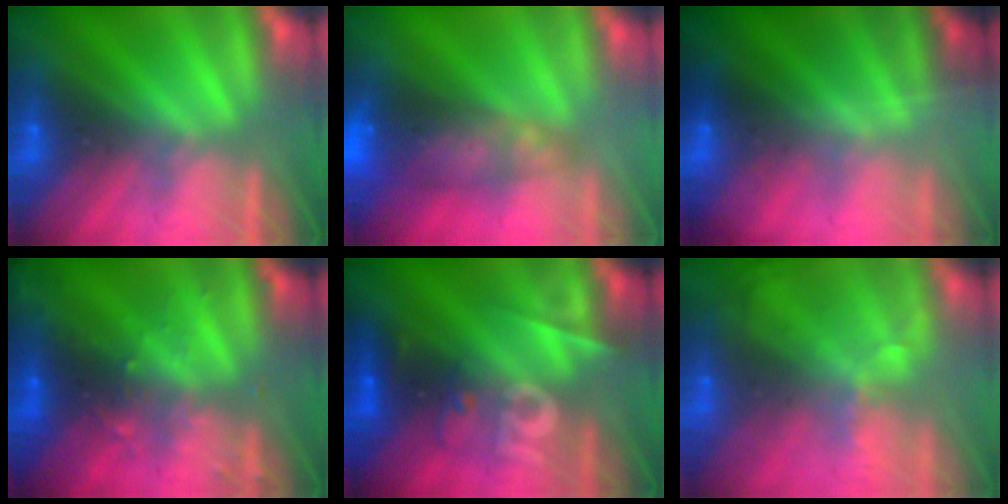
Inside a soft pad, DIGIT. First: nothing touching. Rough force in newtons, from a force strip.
{"total": 5.8}
{"total": 1.8}
{"total": 2.9}
{"total": 2.5}
{"total": 11.4}